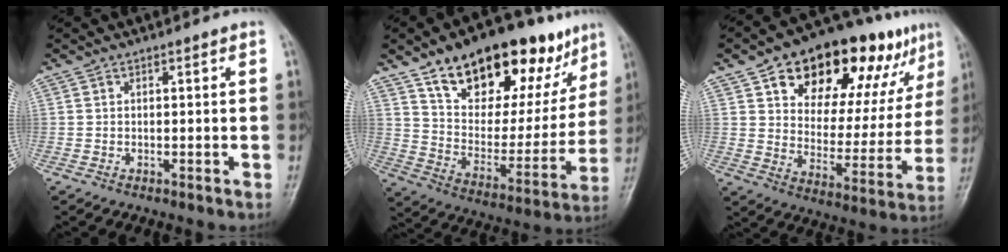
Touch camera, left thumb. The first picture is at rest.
{"total": 25.8, "force": [16.1, 12.3, 16.0], "torque": [-0.192, -0.040, 0.257]}
{"total": 24.4, "force": [13.4, 12.3, 16.2], "torque": [-0.184, -0.016, 0.208]}